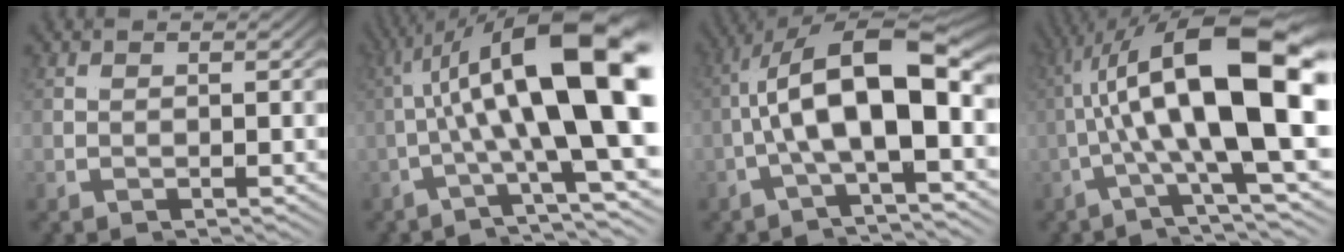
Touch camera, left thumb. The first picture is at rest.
{"total": 13.2, "force": [0.5, 1.8, 13.1], "torque": [-0.177, 0.042, -0.016]}
{"total": 10.2, "force": [-0.4, 4.1, 9.3], "torque": [-0.185, 0.006, -0.019]}
{"total": 16.1, "force": [0.7, 3.8, 15.6], "torque": [-0.233, 0.032, -0.006]}